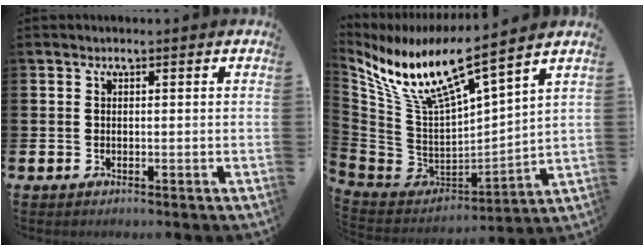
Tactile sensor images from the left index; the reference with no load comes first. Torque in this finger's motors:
{"motor_torque": [0.52, -0.52, 0.40, 0.21]}